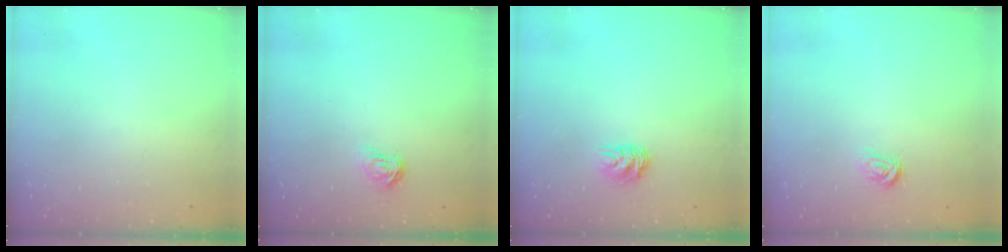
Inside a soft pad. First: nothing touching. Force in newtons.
{"total": 3.7, "press": 3.7, "slide": 0.2}
{"total": 6.5, "press": 6.4, "slide": 0.6}
{"total": 2.8, "press": 2.8, "slide": 0.4}